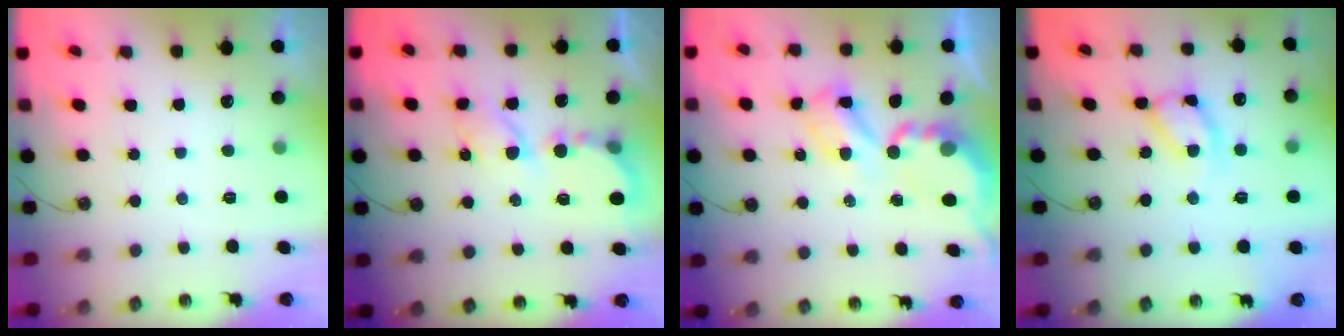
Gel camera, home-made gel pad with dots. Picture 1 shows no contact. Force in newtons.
{"total": 7.3, "press": 7.3, "slide": 0.5}
{"total": 8.1, "press": 8.1, "slide": 0.5}
{"total": 12.4, "press": 12.4, "slide": 1.0}